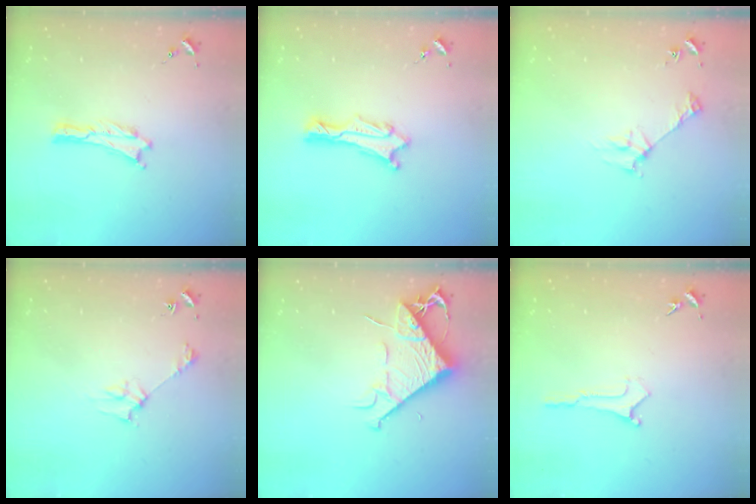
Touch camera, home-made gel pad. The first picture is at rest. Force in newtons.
{"total": 1.3, "press": 1.3, "slide": 0.1}
{"total": 2.8, "press": 2.8, "slide": 0.3}
{"total": 3.1, "press": 3.1, "slide": 0.3}
{"total": 8.1, "press": 8.1, "slide": 1.1}
{"total": 0.0}